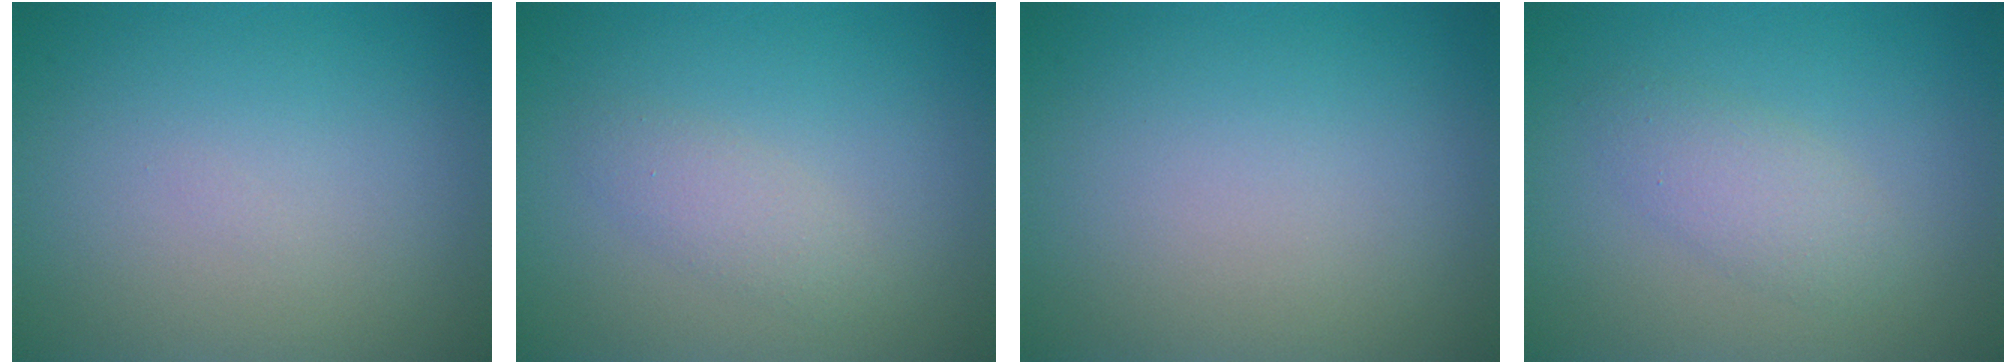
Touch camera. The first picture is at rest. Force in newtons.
{"total": 1.6, "press": 1.6, "slide": 0.1}
{"total": 0.0}
{"total": 2.2, "press": 2.2, "slide": 0.1}